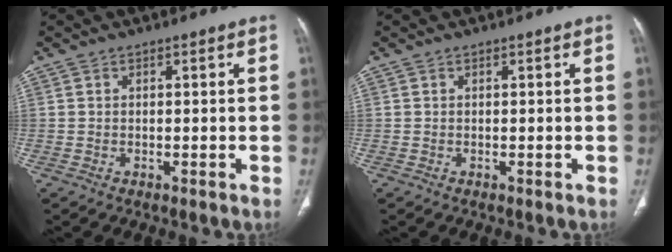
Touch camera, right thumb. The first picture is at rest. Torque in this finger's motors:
{"motor_torque": [0.00, 0.00, 0.05, 0.06, 0.01]}